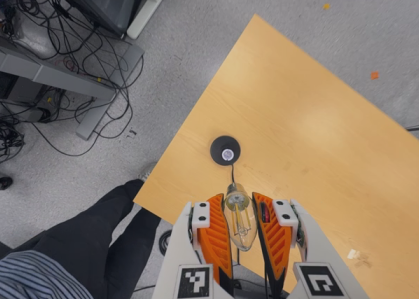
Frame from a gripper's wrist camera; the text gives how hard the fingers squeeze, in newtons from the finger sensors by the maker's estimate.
{"total": 22.7, "left": 24.3, "right": 21.1}